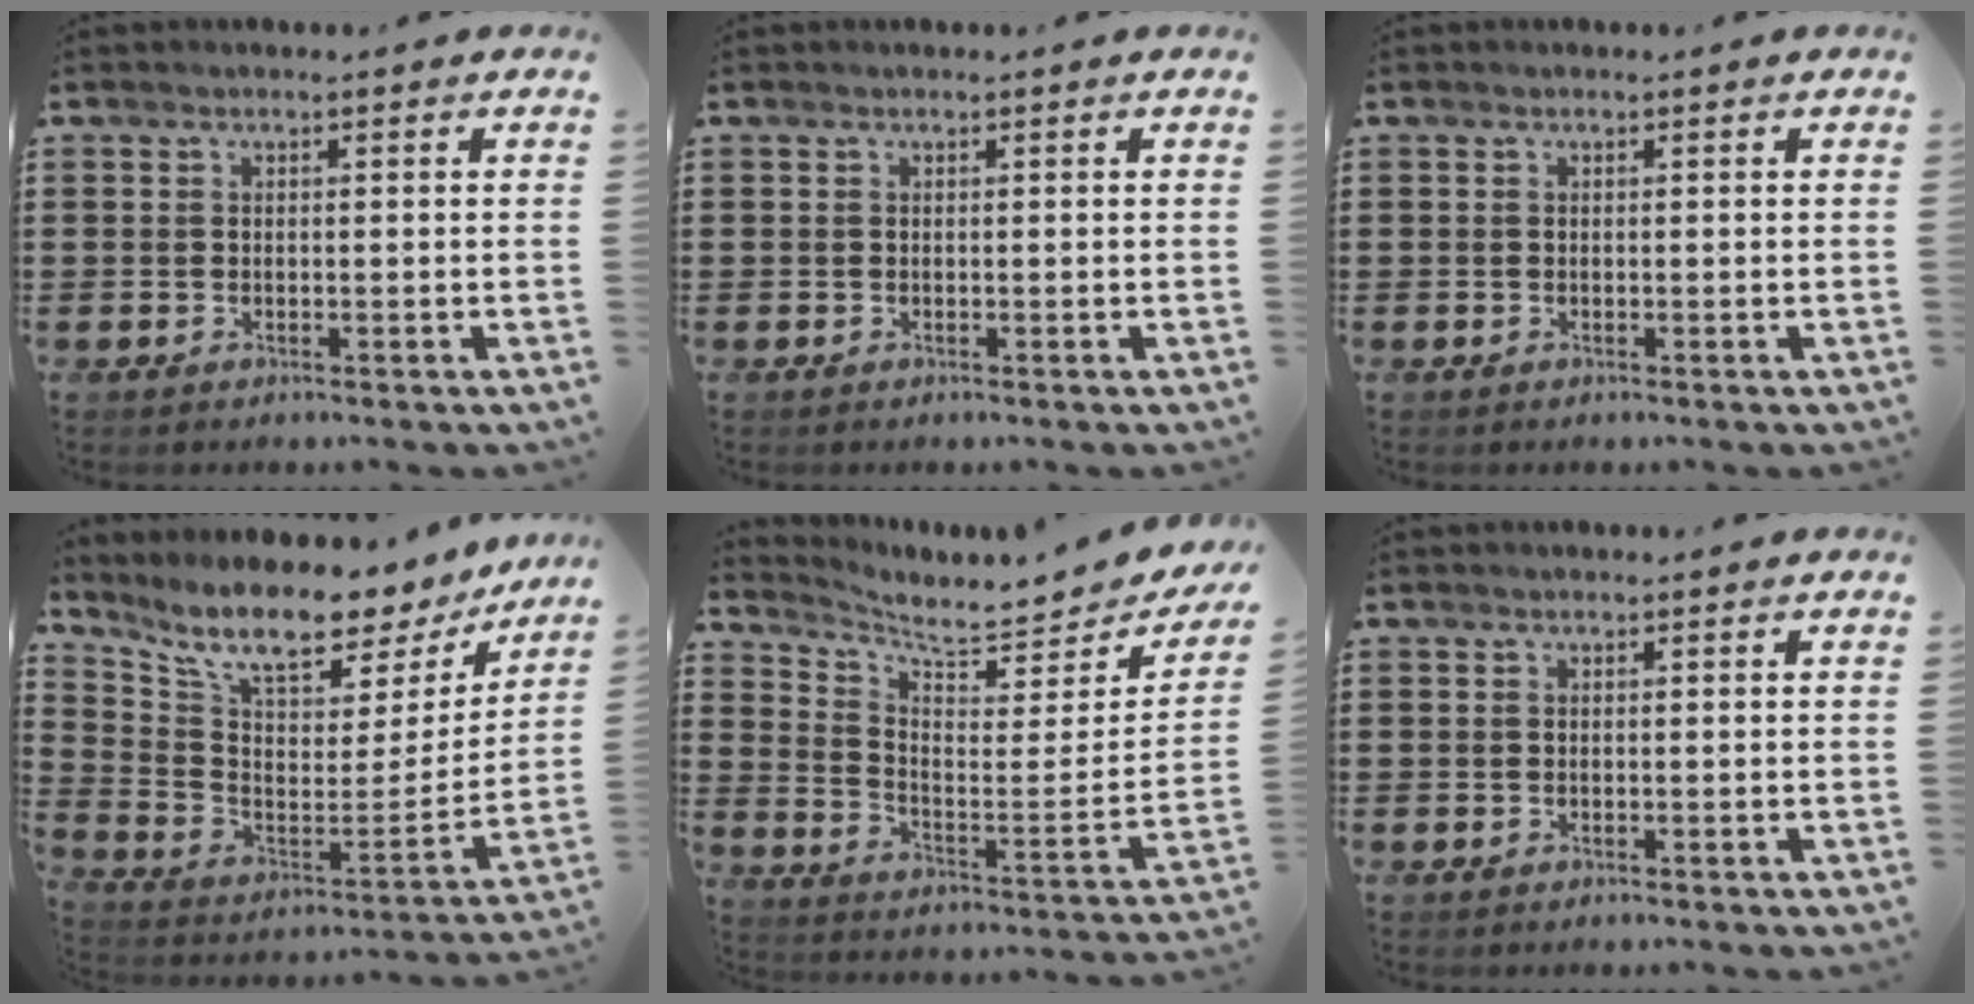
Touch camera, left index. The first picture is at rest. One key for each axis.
{"total": 0.0}
{"total": 0.0}
{"total": 10.3, "fx": 8.5, "fy": 2.4, "fz": 5.3, "tx": -0.117, "ty": -0.073, "tz": 0.140}
{"total": 5.5, "fx": 4.9, "fy": 0.7, "fz": 2.3, "tx": -0.058, "ty": -0.051, "tz": 0.075}
{"total": 0.0}